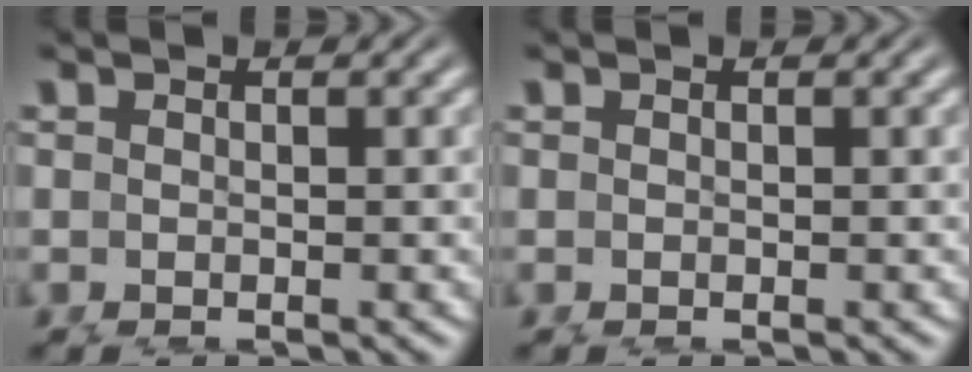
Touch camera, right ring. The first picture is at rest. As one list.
[{"total": 0.0}]